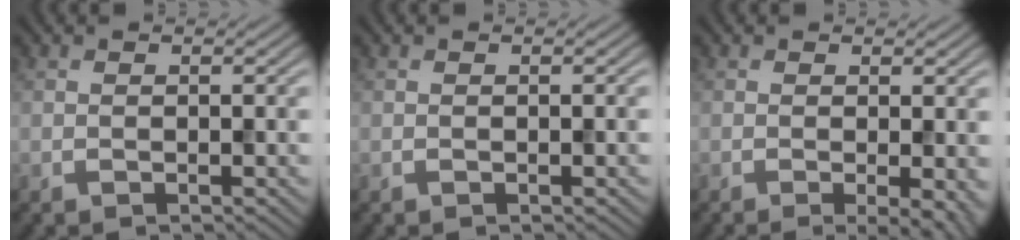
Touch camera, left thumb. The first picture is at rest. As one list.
[{"total": 0.0}, {"total": 3.8, "force": [-0.9, 0.9, 3.6], "torque": [-0.048, -0.009, -0.012]}]